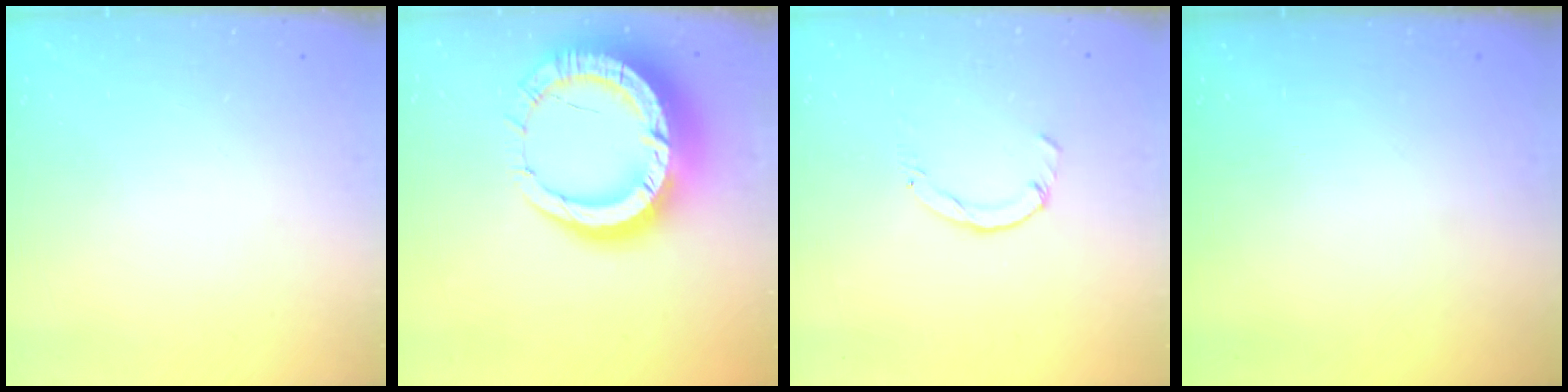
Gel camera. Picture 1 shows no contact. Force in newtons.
{"total": 18.8, "press": 18.7, "slide": 1.8}
{"total": 0.0}
{"total": 0.0}